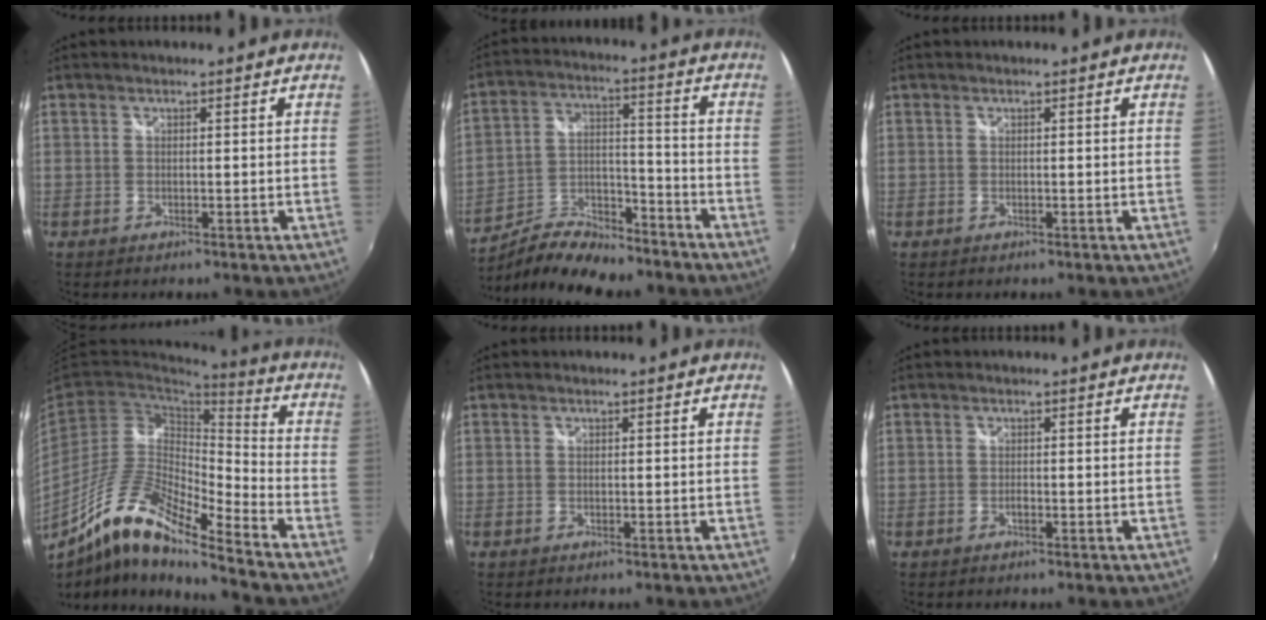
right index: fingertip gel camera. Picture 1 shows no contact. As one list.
[{"total": 15.2, "force": [-12.1, 5.6, 7.3], "torque": [-0.146, 0.006, -0.203]}, {"total": 0.0}, {"total": 15.1, "force": [-10.4, 2.5, 10.7], "torque": [-0.199, -0.013, -0.208]}, {"total": 0.0}, {"total": 0.6, "force": [-0.5, 0.3, 0.3], "torque": [-0.006, 0.000, -0.009]}]